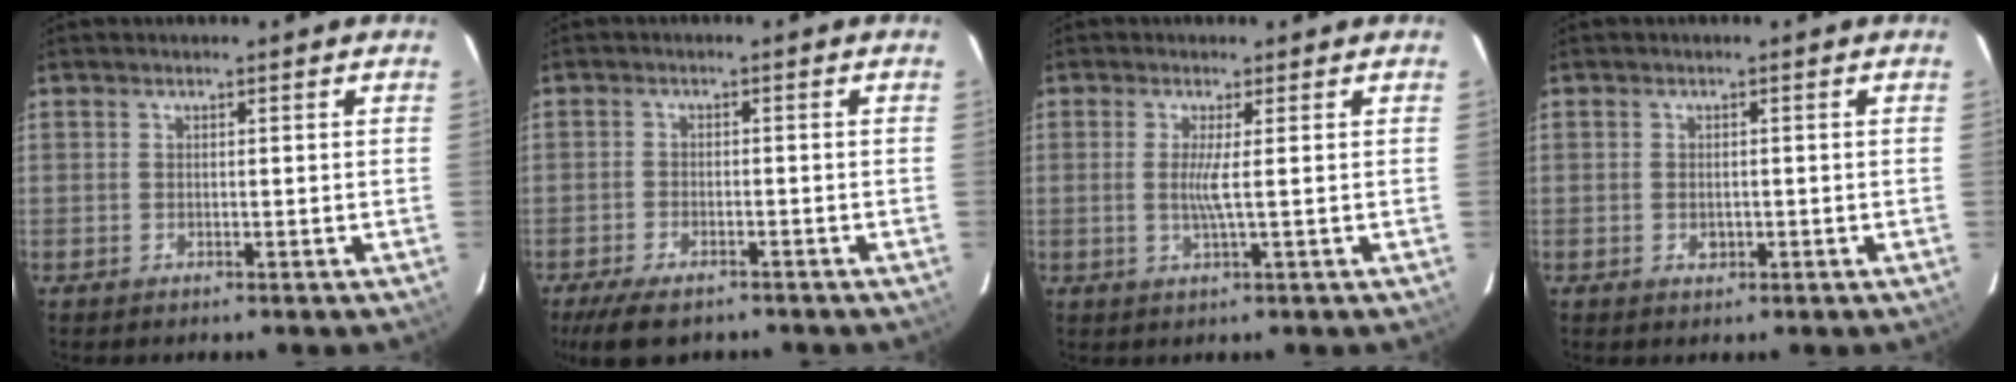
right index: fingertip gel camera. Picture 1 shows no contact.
{"total": 7.8, "force": [-5.9, 3.0, 4.1], "torque": [-0.105, -0.020, -0.102]}
{"total": 2.9, "force": [0.1, -0.7, 2.8], "torque": [-0.053, -0.005, 0.000]}
{"total": 1.6, "force": [-0.5, 1.3, 0.9], "torque": [-0.013, 0.002, -0.005]}